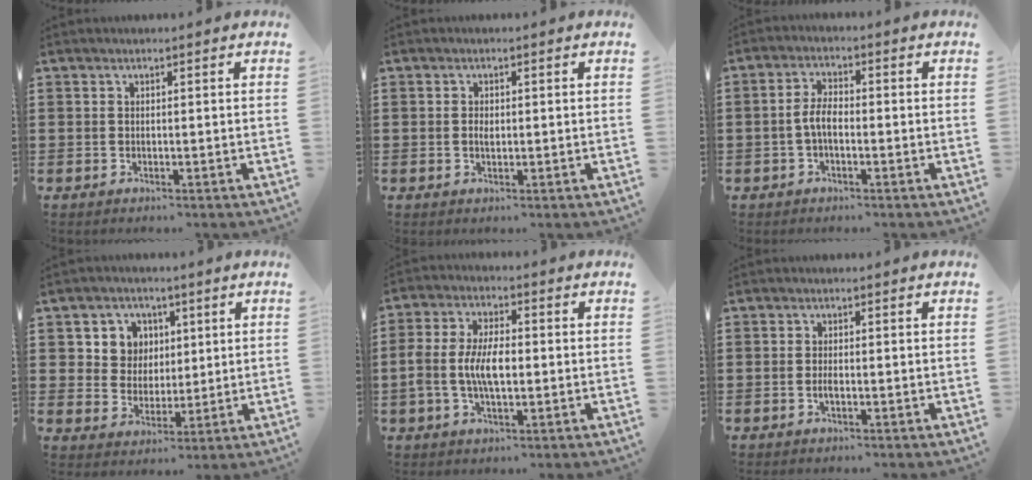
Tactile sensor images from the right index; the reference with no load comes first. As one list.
[{"total": 1.3, "force": [0.0, 0.7, 1.2], "torque": [-0.023, 0.003, -0.002]}, {"total": 3.9, "force": [-0.9, 1.6, 3.4], "torque": [-0.083, -0.001, -0.024]}, {"total": 6.0, "force": [2.1, 5.5, 1.3], "torque": [-0.046, 0.014, 0.035]}, {"total": 6.9, "force": [-0.9, 3.2, 6.1], "torque": [-0.138, 0.000, -0.023]}, {"total": 1.4, "force": [-0.4, 0.4, 1.3], "torque": [-0.024, -0.002, -0.006]}]